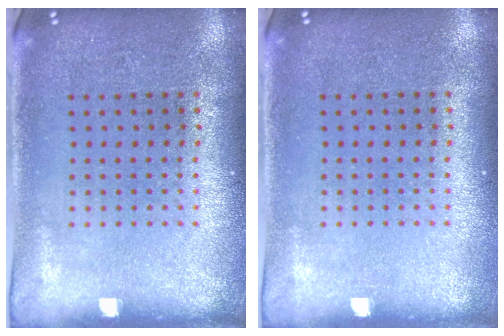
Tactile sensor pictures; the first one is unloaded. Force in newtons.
{"total": 0.0}